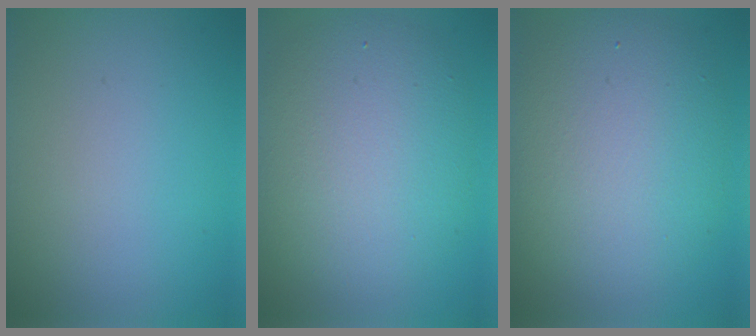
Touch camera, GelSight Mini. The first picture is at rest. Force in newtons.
{"total": 7.6, "press": 7.6, "slide": 0.6}
{"total": 8.3, "press": 8.3, "slide": 0.8}